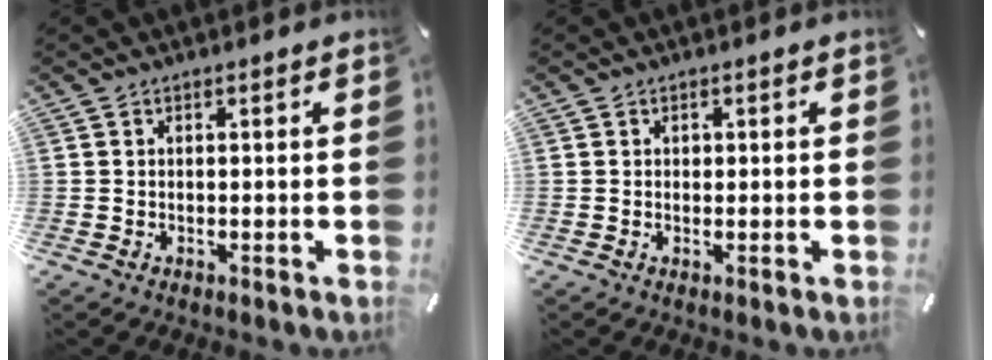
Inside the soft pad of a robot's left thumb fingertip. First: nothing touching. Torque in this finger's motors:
{"motor_torque": [0.33, 0.49, 0.06, -0.05, 0.00]}